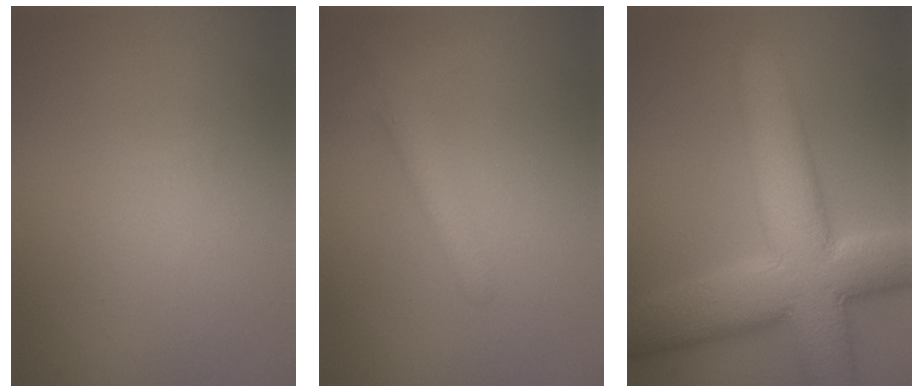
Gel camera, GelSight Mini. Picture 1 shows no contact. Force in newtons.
{"total": 2.1, "press": 2.1, "slide": 0.0}
{"total": 11.5, "press": 11.5, "slide": 0.7}